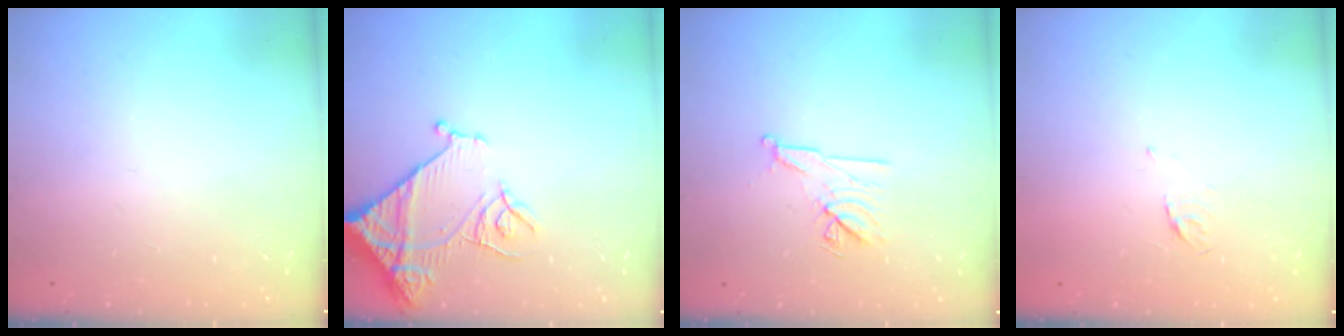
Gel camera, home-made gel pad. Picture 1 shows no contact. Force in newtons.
{"total": 13.0, "press": 13.0, "slide": 1.1}
{"total": 8.9, "press": 8.9, "slide": 1.1}
{"total": 3.5, "press": 3.4, "slide": 0.8}